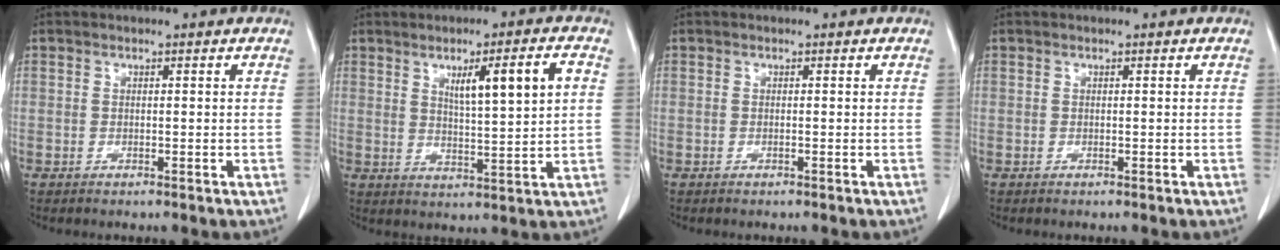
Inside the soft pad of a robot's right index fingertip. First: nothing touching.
{"total": 8.3, "force": [2.7, 0.3, 7.8], "torque": [-0.130, 0.001, 0.046]}
{"total": 0.0}
{"total": 0.0}